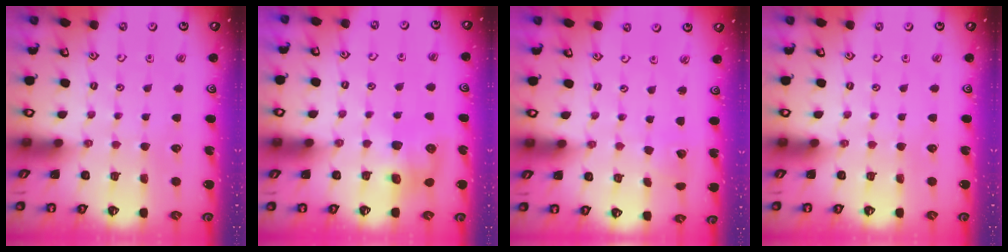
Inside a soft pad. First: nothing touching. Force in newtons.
{"total": 7.3, "press": 7.3, "slide": 0.4}
{"total": 2.5, "press": 2.5, "slide": 0.3}
{"total": 0.0}